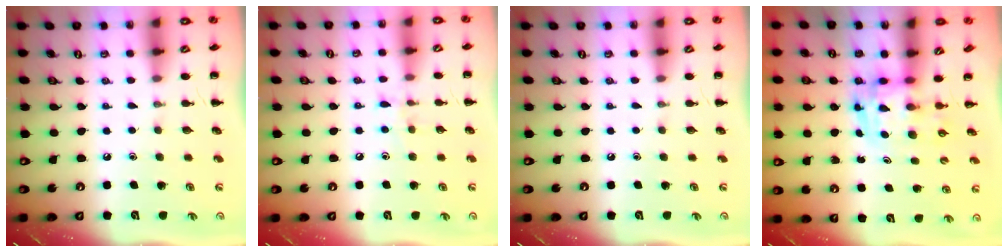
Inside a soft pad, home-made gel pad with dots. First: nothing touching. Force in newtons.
{"total": 7.1, "press": 6.9, "slide": 1.7}
{"total": 0.0}
{"total": 3.5, "press": 3.5, "slide": 0.6}